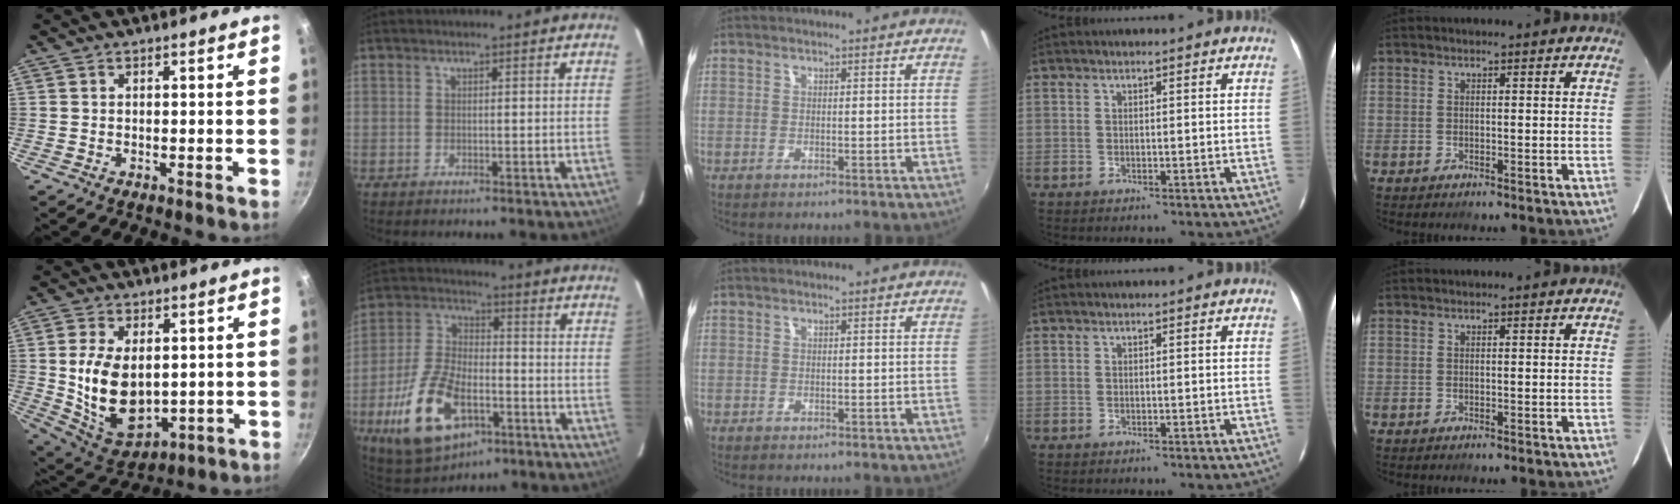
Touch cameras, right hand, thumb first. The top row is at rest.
{"thumb": {"total": 14.8, "force": [1.2, 9.2, 11.5], "torque": [-0.187, -0.022, 0.046]}, "index": {"total": 17.1, "force": [-7.2, 9.0, 12.6], "torque": [-0.279, -0.012, -0.123]}}